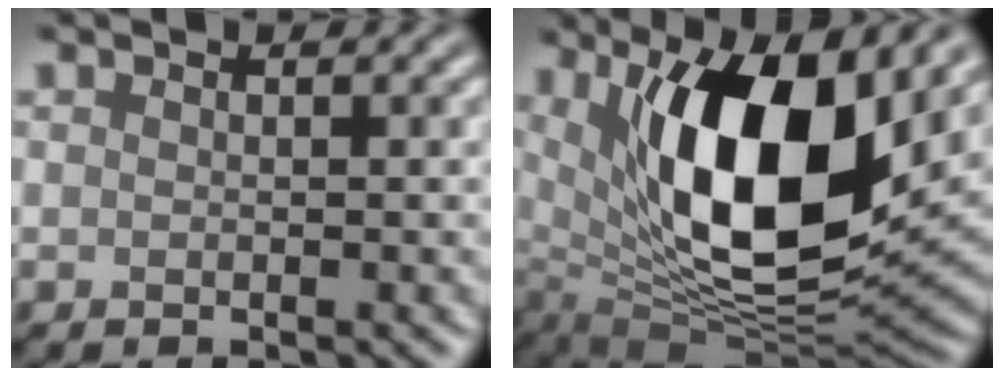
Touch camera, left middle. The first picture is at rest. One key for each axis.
{"total": 13.9, "fx": 4.5, "fy": 5.6, "fz": 12.0, "tx": -0.184, "ty": -0.016, "tz": 0.076}